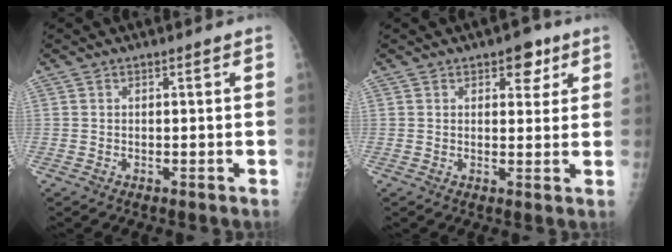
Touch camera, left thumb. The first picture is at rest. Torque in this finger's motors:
{"motor_torque": [0.54, 0.50, 0.58, -0.06, 0.12]}